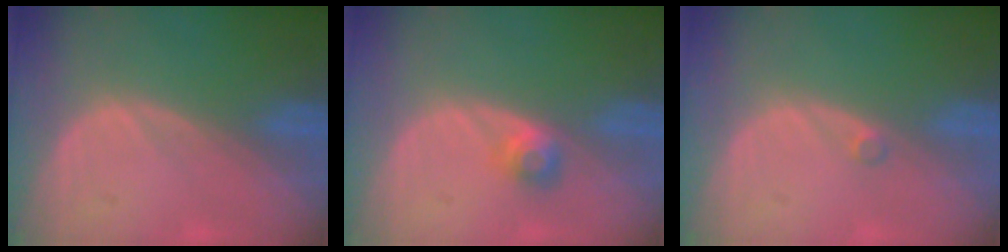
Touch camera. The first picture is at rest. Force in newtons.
{"total": 2.5, "press": 2.2, "slide": 1.2}
{"total": 0.6, "press": 0.6, "slide": 0.1}